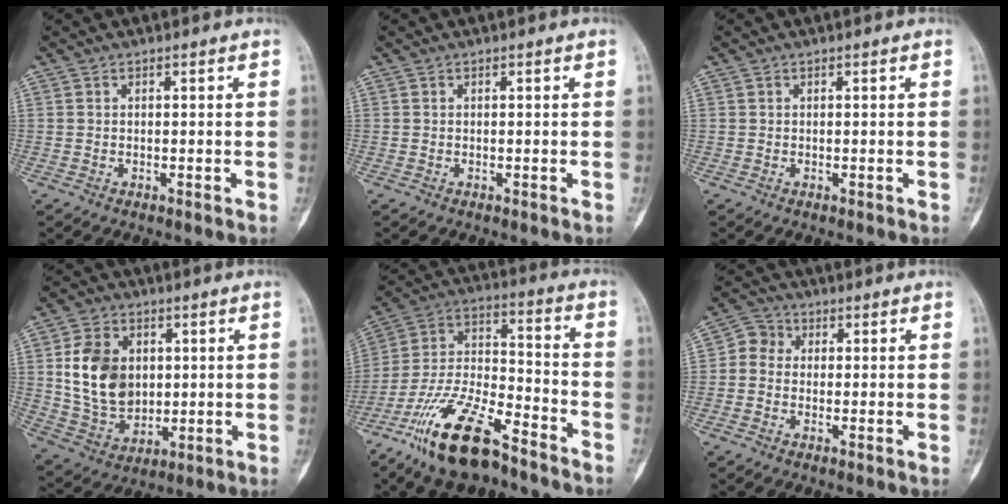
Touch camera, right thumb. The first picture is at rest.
{"total": 0.0}
{"total": 0.0}
{"total": 13.9, "force": [2.3, 10.5, 8.9], "torque": [-0.128, -0.011, 0.053]}
{"total": 18.8, "force": [-12.8, 6.5, 12.2], "torque": [-0.239, 0.071, -0.236]}
{"total": 4.2, "force": [0.0, 3.8, 1.8], "torque": [-0.014, 0.009, -0.012]}